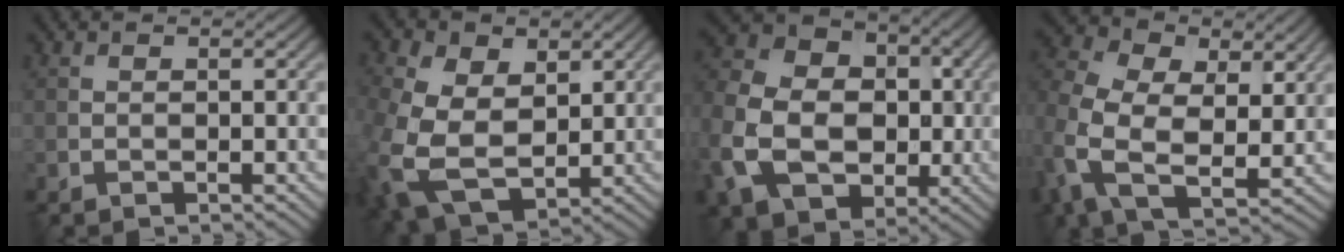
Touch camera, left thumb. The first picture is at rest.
{"total": 12.1, "force": [-0.2, 8.7, 8.4], "torque": [-0.246, -0.026, 0.008]}
{"total": 14.6, "force": [-2.9, 11.3, 8.8], "torque": [-0.237, -0.025, -0.053]}
{"total": 10.7, "force": [1.6, 7.2, 7.7], "torque": [-0.203, -0.011, 0.024]}